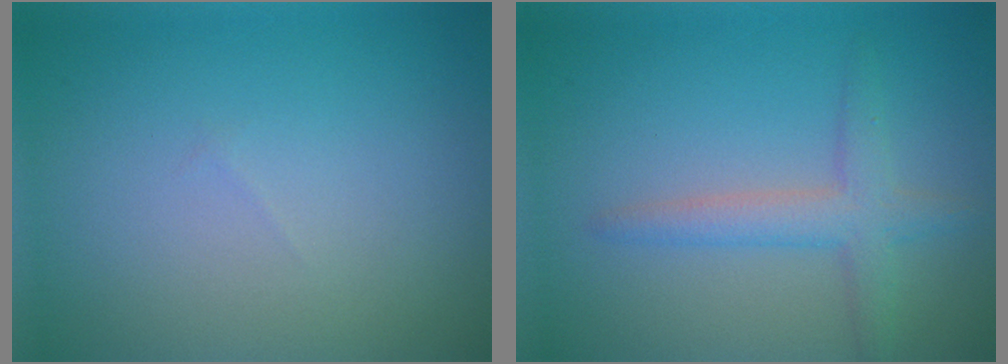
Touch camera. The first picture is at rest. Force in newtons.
{"total": 2.9, "press": 2.9, "slide": 0.2}